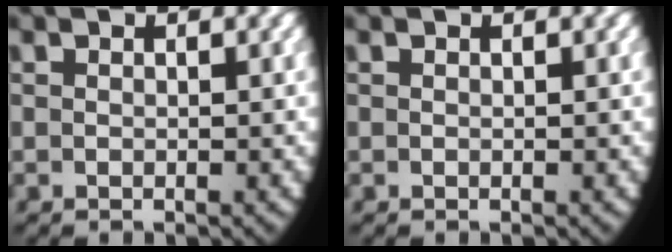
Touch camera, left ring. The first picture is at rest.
{"total": 0.0}